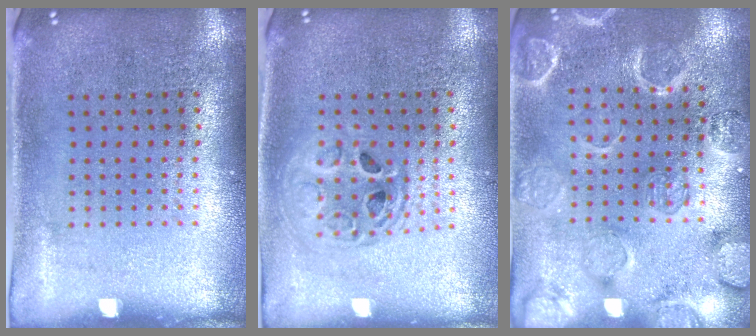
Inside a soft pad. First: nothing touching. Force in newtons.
{"total": 1.4, "press": 1.2, "slide": 0.6}
{"total": 2.5, "press": 2.5, "slide": 0.1}